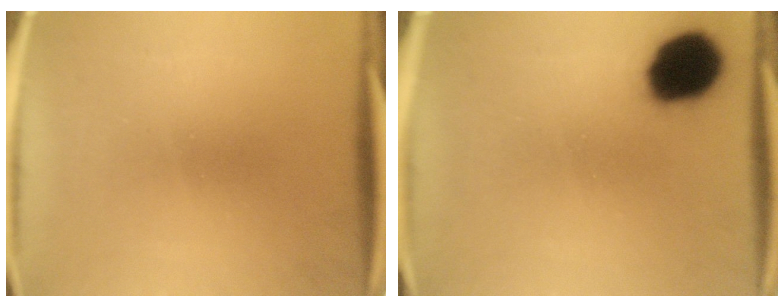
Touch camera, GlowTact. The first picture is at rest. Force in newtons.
{"total": 14.2}